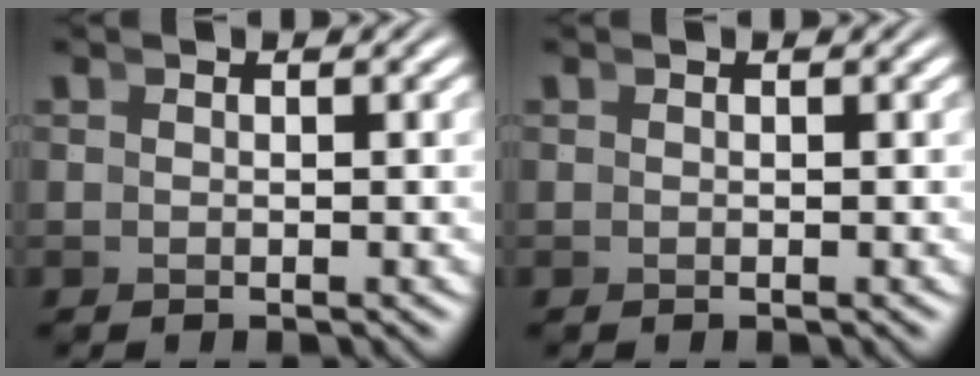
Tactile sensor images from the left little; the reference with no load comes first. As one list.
[{"total": 0.0}]